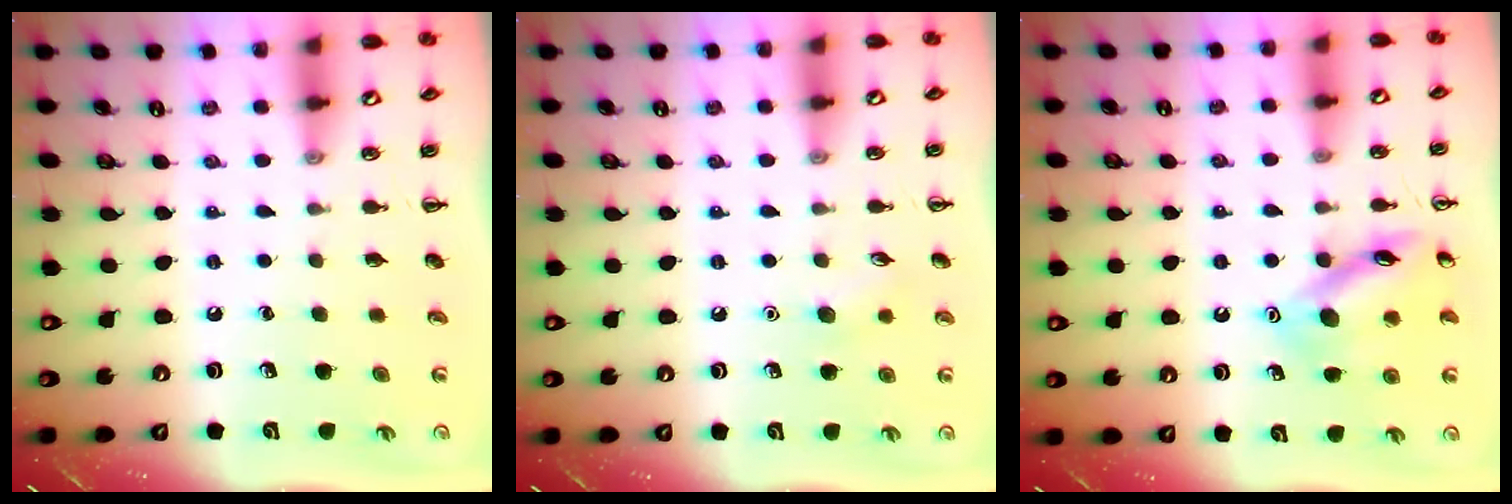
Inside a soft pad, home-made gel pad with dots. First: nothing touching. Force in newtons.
{"total": 5.4, "press": 5.2, "slide": 1.4}
{"total": 13.1, "press": 13.0, "slide": 1.1}